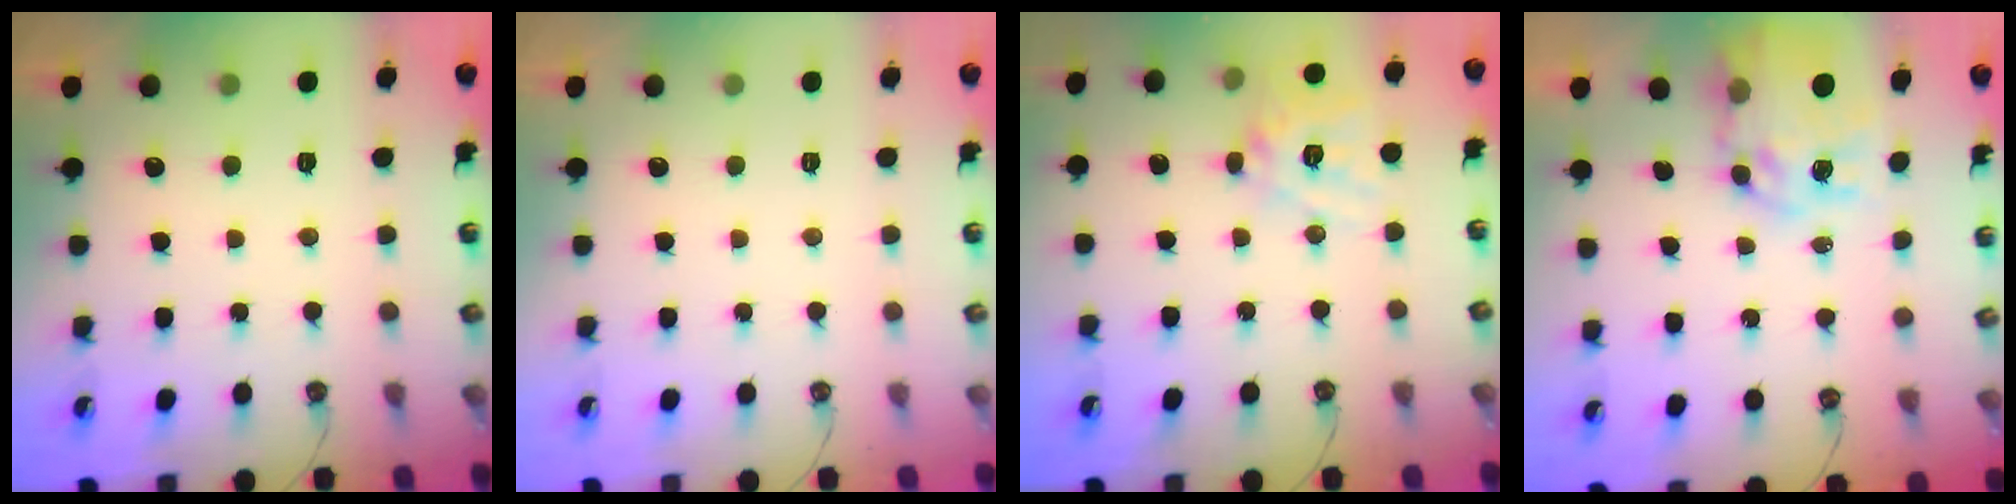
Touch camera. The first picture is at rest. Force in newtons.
{"total": 0.0}
{"total": 12.8, "press": 12.7, "slide": 1.4}
{"total": 11.8, "press": 11.7, "slide": 1.0}